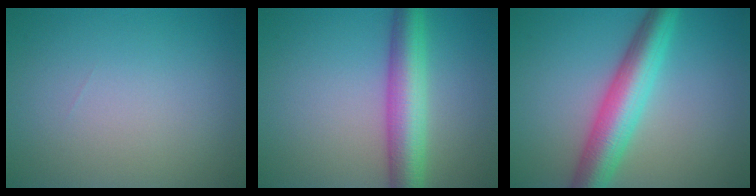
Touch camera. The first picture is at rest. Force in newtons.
{"total": 6.3, "press": 6.3, "slide": 0.1}
{"total": 6.6, "press": 6.6, "slide": 0.3}